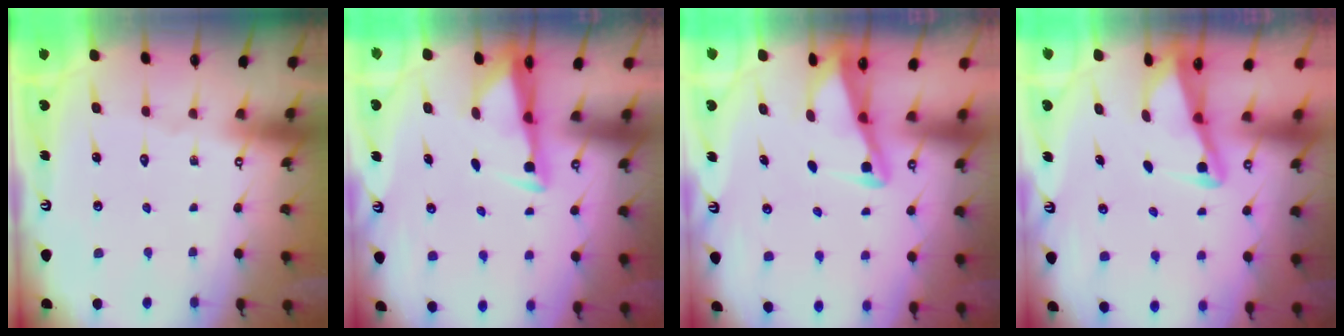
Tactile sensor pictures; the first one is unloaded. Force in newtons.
{"total": 3.2, "press": 3.1, "slide": 0.9}
{"total": 2.7, "press": 2.7, "slide": 0.3}
{"total": 2.9, "press": 2.9, "slide": 0.4}